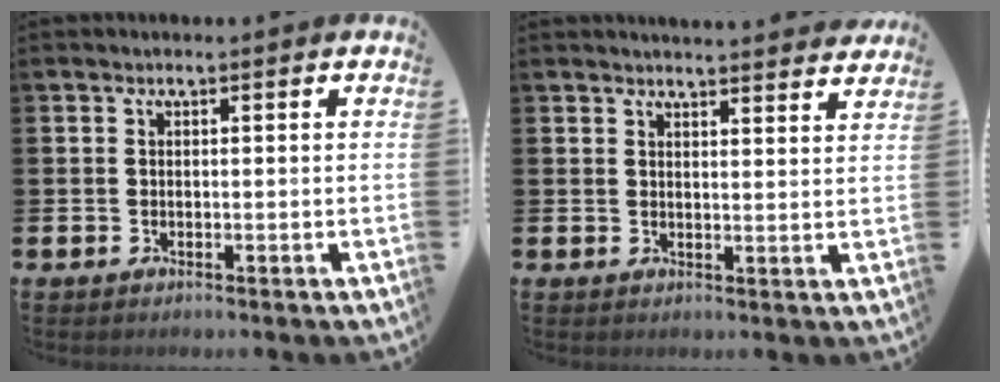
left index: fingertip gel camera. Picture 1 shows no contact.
{"total": 3.6, "force": [3.6, -0.2, -0.2], "torque": [0.008, -0.026, 0.062]}